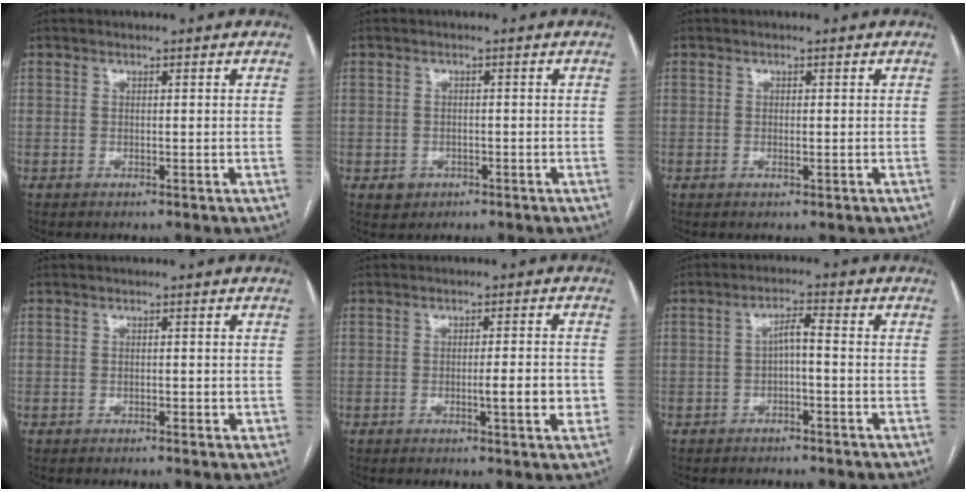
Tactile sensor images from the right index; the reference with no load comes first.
{"total": 2.6, "force": [-1.1, 2.3, 0.4], "torque": [0.001, 0.008, -0.012]}
{"total": 0.8, "force": [-0.2, 0.2, 0.7], "torque": [-0.016, -0.002, -0.001]}
{"total": 1.4, "force": [-0.3, 0.8, 1.1], "torque": [-0.014, 0.001, -0.003]}
{"total": 5.1, "force": [-1.1, 0.6, 5.0], "torque": [-0.073, -0.002, -0.014]}
{"total": 2.9, "force": [-0.6, 0.6, 2.8], "torque": [-0.048, 0.013, -0.008]}